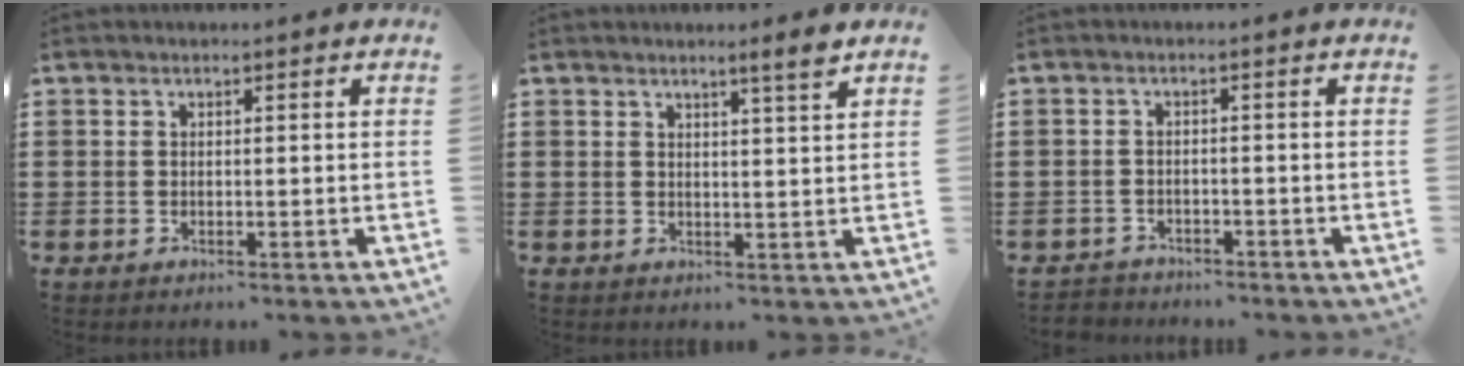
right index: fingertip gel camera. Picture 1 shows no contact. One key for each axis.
{"total": 3.1, "fx": 2.3, "fy": -0.5, "fz": 2.0, "tx": -0.034, "ty": -0.005, "tz": 0.038}
{"total": 1.5, "fx": -1.5, "fy": 0.4, "fz": -0.2, "tx": -0.001, "ty": 0.004, "tz": -0.035}